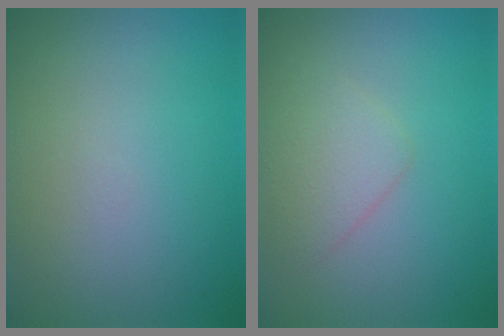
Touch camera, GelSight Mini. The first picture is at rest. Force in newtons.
{"total": 2.2, "press": 2.2, "slide": 0.1}